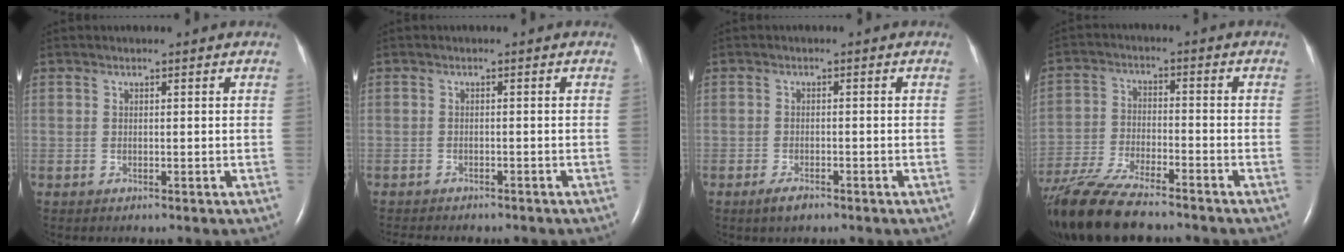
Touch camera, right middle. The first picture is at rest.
{"total": 6.8, "force": [-5.9, 2.0, 2.7], "torque": [-0.036, -0.003, -0.072]}
{"total": 2.3, "force": [-1.7, 0.7, 1.4], "torque": [-0.037, -0.005, -0.028]}
{"total": 15.7, "force": [-12.9, 2.6, 8.6], "torque": [-0.183, -0.041, -0.226]}